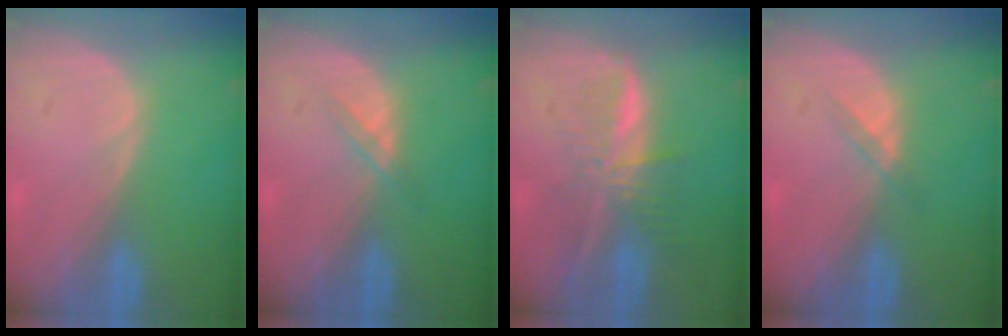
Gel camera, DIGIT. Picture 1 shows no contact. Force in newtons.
{"total": 1.5, "press": 1.5, "slide": 0.1}
{"total": 7.6, "press": 6.4, "slide": 4.2}
{"total": 1.8, "press": 1.4, "slide": 1.0}